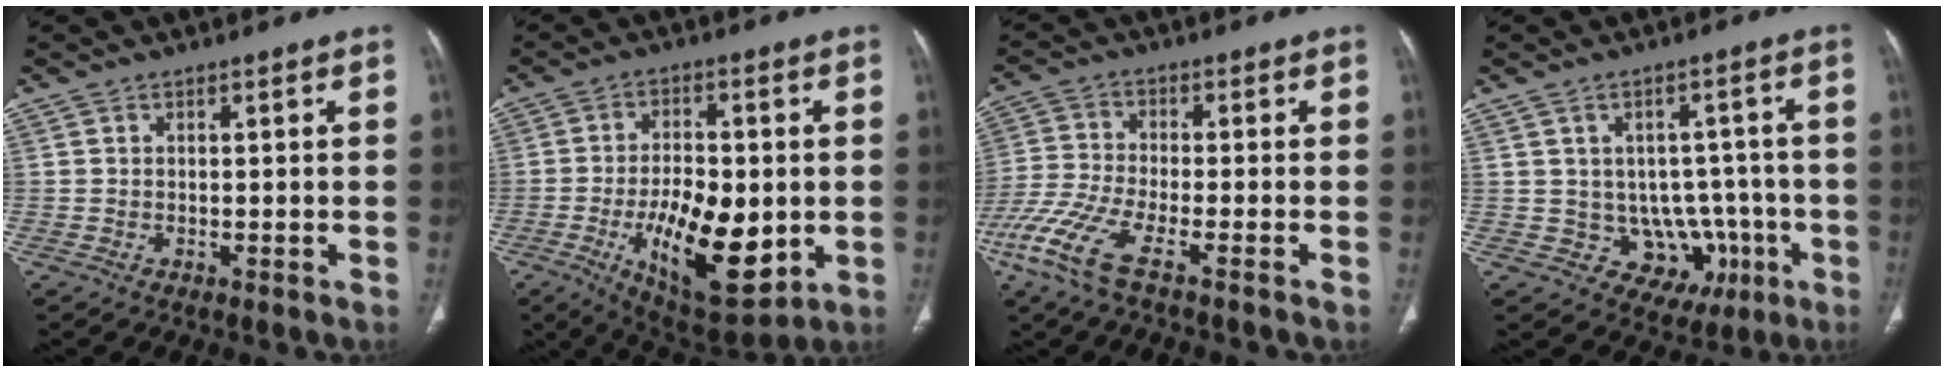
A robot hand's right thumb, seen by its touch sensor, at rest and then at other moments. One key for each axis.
{"total": 17.6, "fx": -3.6, "fy": 8.3, "fz": 15.1, "tx": -0.225, "ty": -0.004, "tz": -0.039}
{"total": 10.2, "fx": -6.0, "fy": 2.0, "fz": 8.0, "tx": -0.206, "ty": -0.003, "tz": -0.128}
{"total": 10.6, "fx": -2.2, "fy": 9.1, "fz": 4.9, "tx": -0.016, "ty": 0.025, "tz": -0.007}